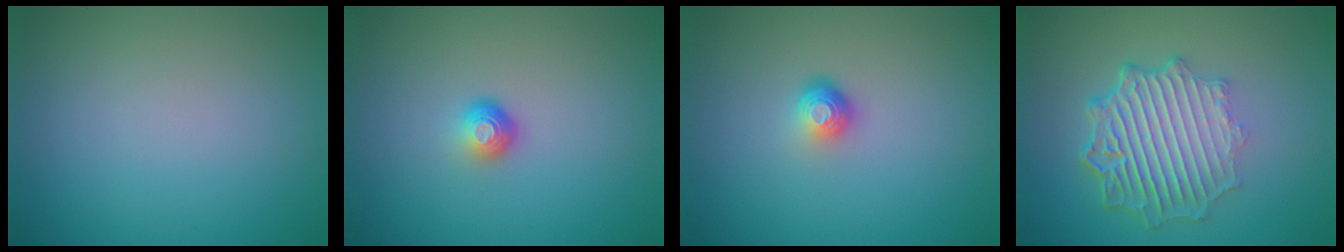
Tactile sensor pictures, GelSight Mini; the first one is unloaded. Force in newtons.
{"total": 1.7, "press": 1.1, "slide": 1.3}
{"total": 1.8, "press": 1.2, "slide": 1.4}
{"total": 7.2, "press": 5.2, "slide": 4.9}